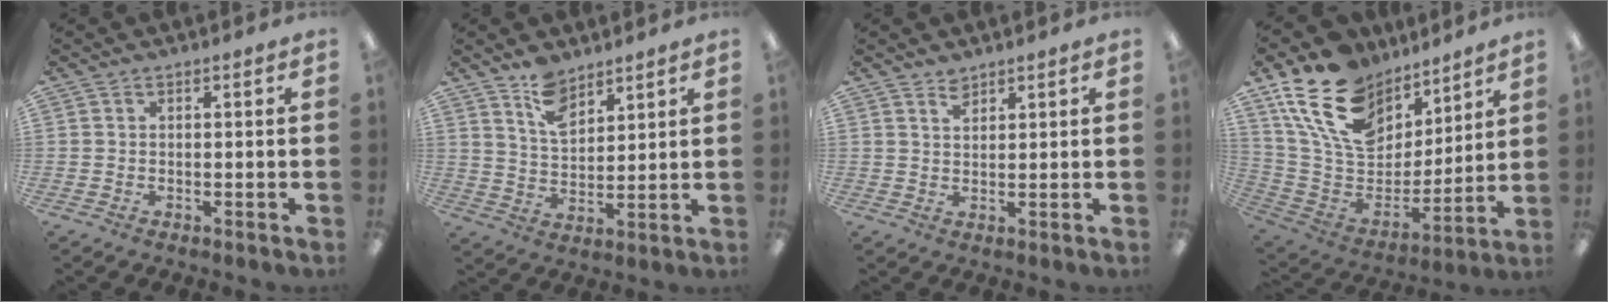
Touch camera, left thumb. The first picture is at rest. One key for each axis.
{"total": 8.5, "fx": 6.4, "fy": 4.4, "fz": 3.4, "tx": -0.064, "ty": -0.033, "tz": 0.117}
{"total": 2.3, "fx": 2.1, "fy": 0.8, "fz": 0.7, "tx": -0.008, "ty": -0.006, "tz": 0.038}
{"total": 19.9, "fx": 12.5, "fy": 12.3, "fz": 9.4, "tx": -0.194, "ty": -0.071, "tz": 0.232}